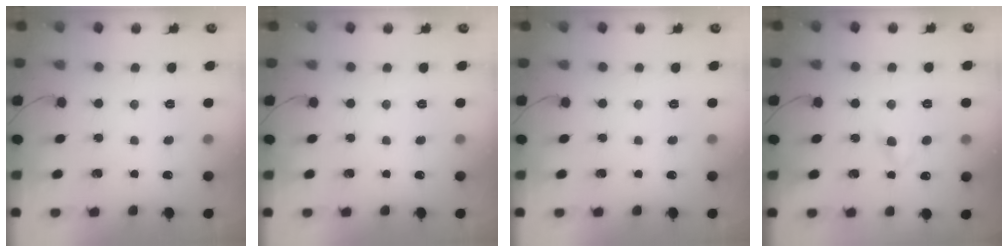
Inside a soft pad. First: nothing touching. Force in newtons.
{"total": 0.0}
{"total": 0.0}
{"total": 3.8, "press": 3.5, "slide": 1.4}